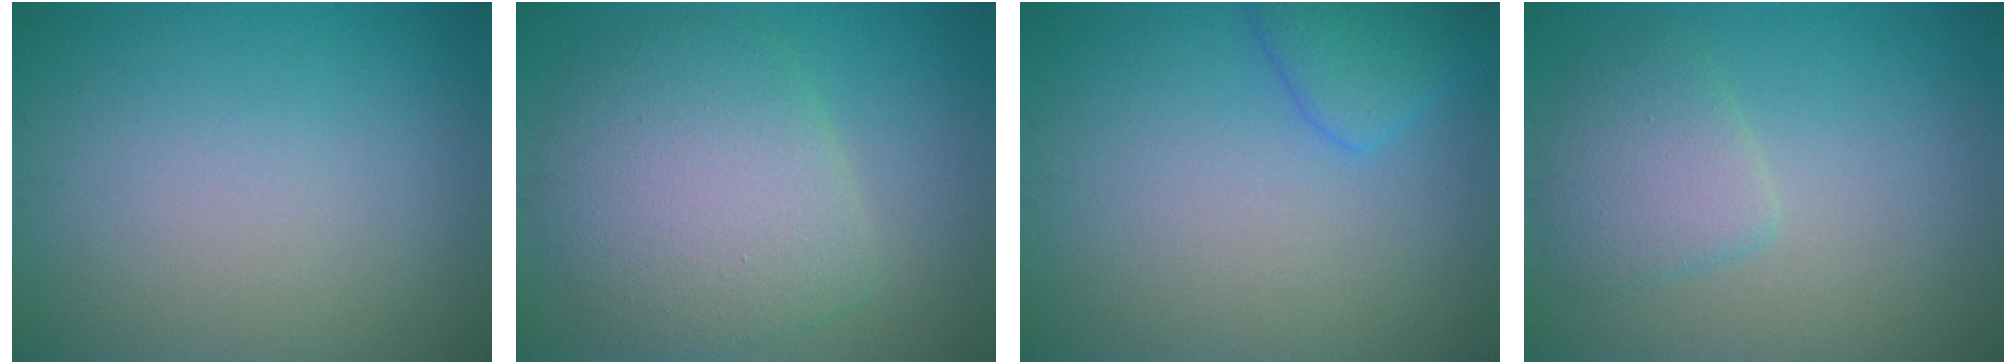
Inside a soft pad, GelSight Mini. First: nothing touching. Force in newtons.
{"total": 7.2, "press": 7.2, "slide": 0.7}
{"total": 2.9, "press": 2.9, "slide": 0.2}
{"total": 3.1, "press": 3.0, "slide": 0.2}